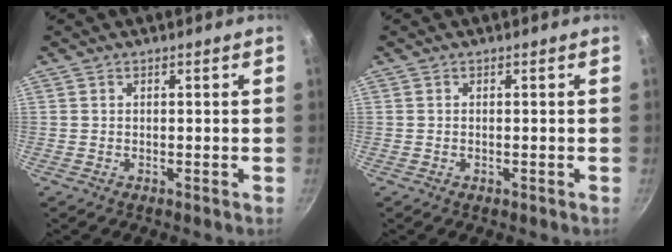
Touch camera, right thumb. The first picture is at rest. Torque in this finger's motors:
{"motor_torque": [-0.36, 0.02, -0.27, 0.01, -0.02]}